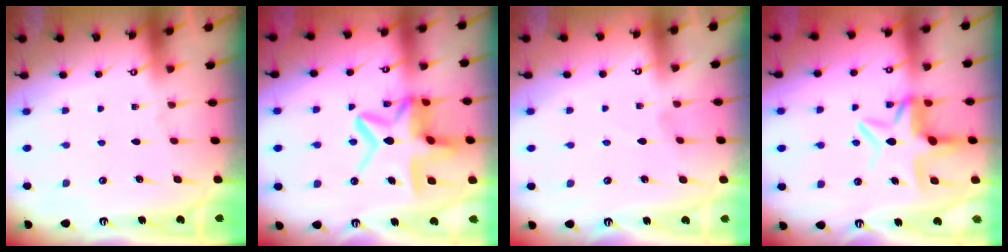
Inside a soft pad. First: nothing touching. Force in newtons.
{"total": 14.9, "press": 14.9, "slide": 1.4}
{"total": 0.8, "press": 0.8, "slide": 0.1}
{"total": 8.1, "press": 8.1, "slide": 1.2}